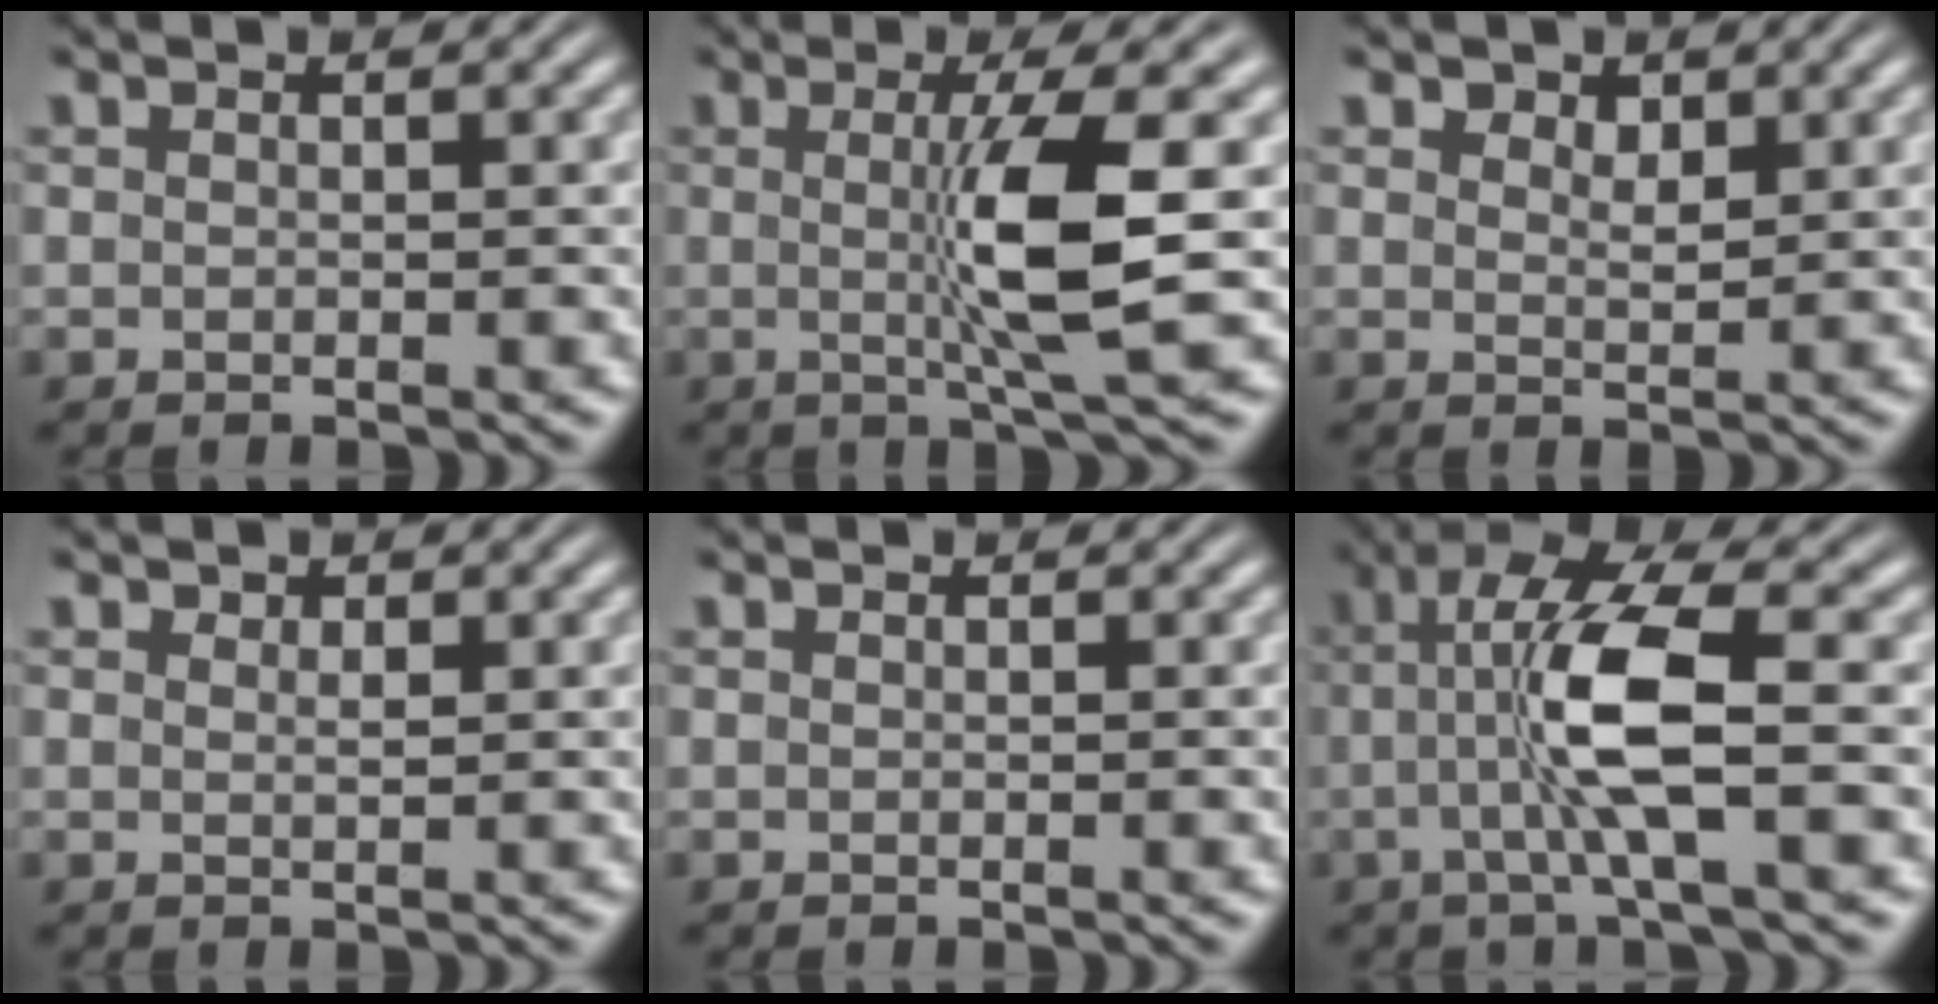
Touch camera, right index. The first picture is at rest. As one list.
[{"total": 5.9, "force": [0.4, 0.0, 5.9], "torque": [-0.106, -0.009, 0.011]}, {"total": 1.7, "force": [1.2, 0.7, 0.9], "torque": [-0.015, -0.013, 0.026]}, {"total": 0.7, "force": [0.6, 0.1, 0.4], "torque": [-0.006, -0.008, 0.014]}, {"total": 0.0}, {"total": 6.6, "force": [0.6, 1.7, 6.3], "torque": [-0.120, -0.002, 0.008]}]